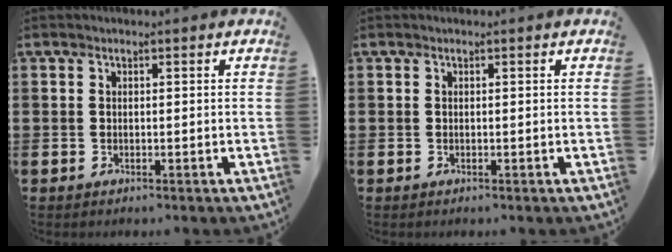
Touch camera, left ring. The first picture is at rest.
{"total": 0.0}